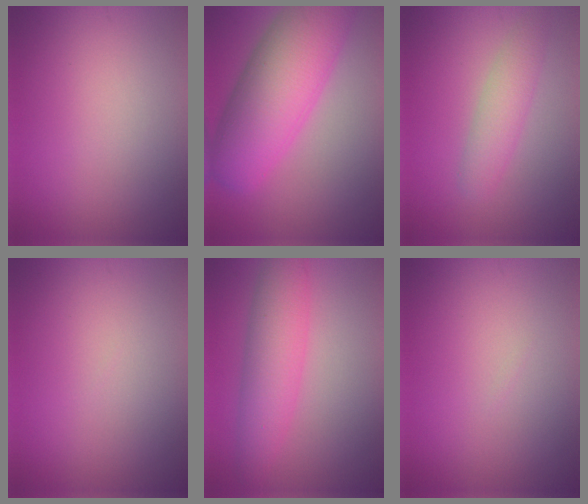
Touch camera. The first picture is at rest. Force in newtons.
{"total": 10.1, "press": 10.1, "slide": 0.4}
{"total": 2.9, "press": 2.9, "slide": 0.1}
{"total": 0.0}
{"total": 5.0, "press": 5.0, "slide": 0.1}
{"total": 0.0}